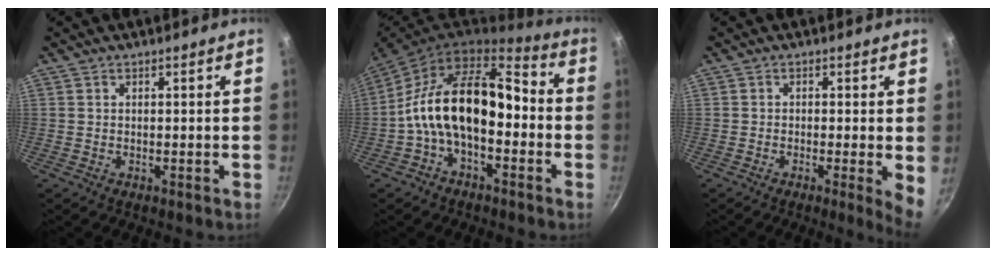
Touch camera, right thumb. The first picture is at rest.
{"total": 17.3, "force": [-3.0, 10.1, 13.7], "torque": [-0.212, 0.061, -0.071]}
{"total": 4.8, "force": [-0.6, 0.7, 4.7], "torque": [-0.057, -0.006, -0.010]}